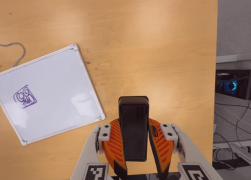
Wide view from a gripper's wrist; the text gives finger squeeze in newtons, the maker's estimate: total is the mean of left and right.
{"total": 11.4, "left": 8.7, "right": 14.2}